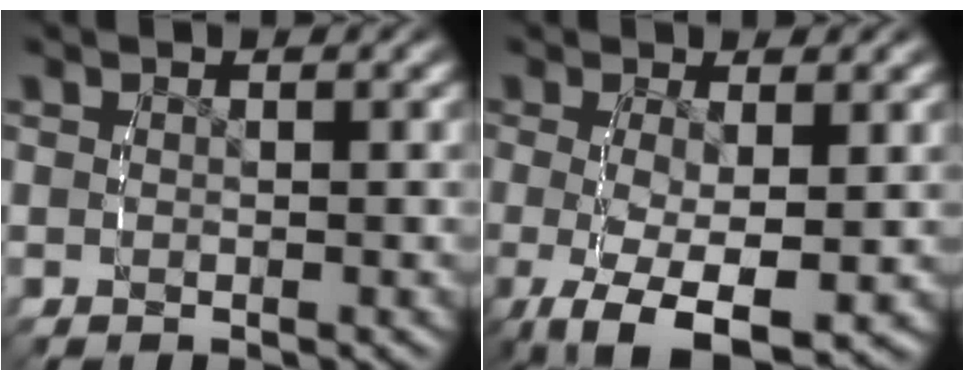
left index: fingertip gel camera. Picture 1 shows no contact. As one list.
[{"total": 8.1, "force": [-4.2, 3.7, 5.9], "torque": [-0.146, -0.059, -0.032]}]